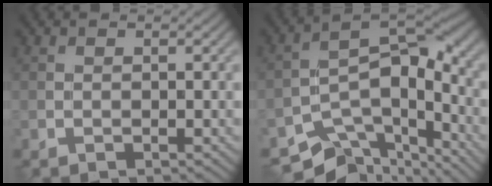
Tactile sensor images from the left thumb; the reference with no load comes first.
{"total": 11.8, "force": [-8.0, 5.5, 6.7], "torque": [-0.111, -0.021, -0.138]}